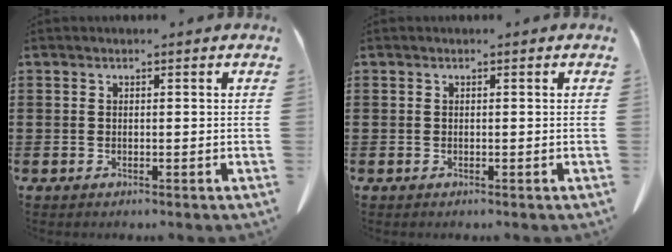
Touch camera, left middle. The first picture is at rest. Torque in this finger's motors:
{"motor_torque": [-1.07, -1.07, 0.02, -0.01]}